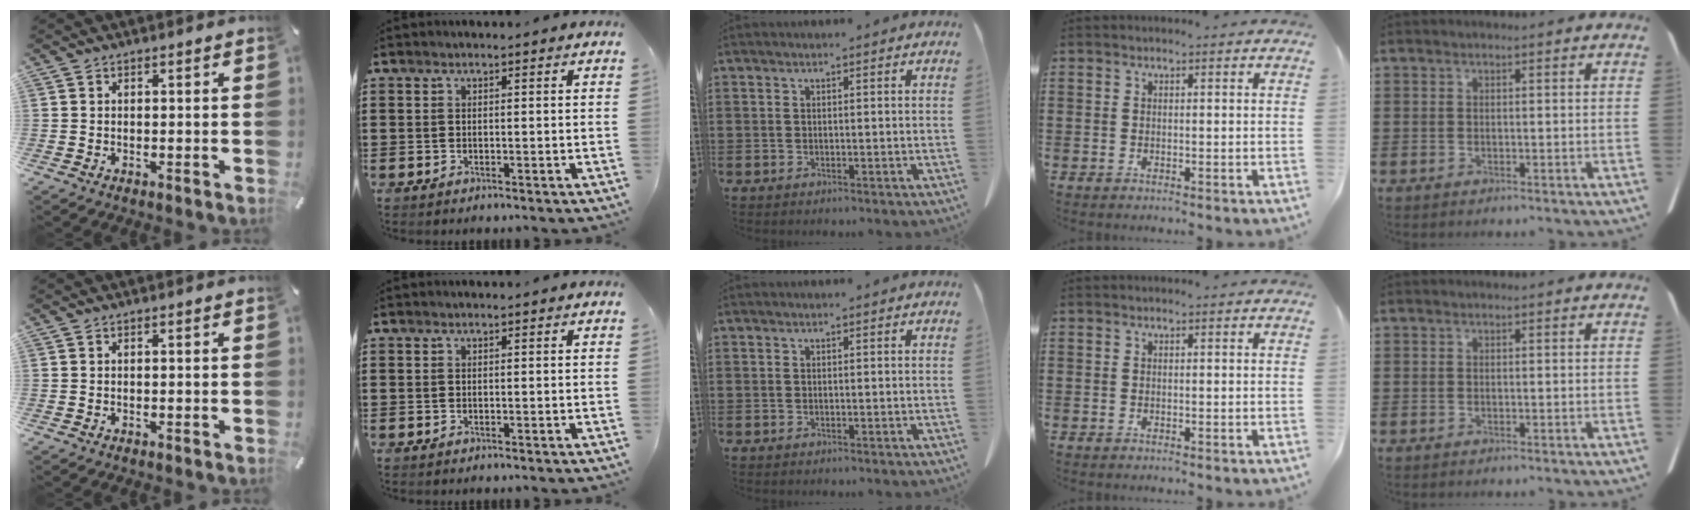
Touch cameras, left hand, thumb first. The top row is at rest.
{}